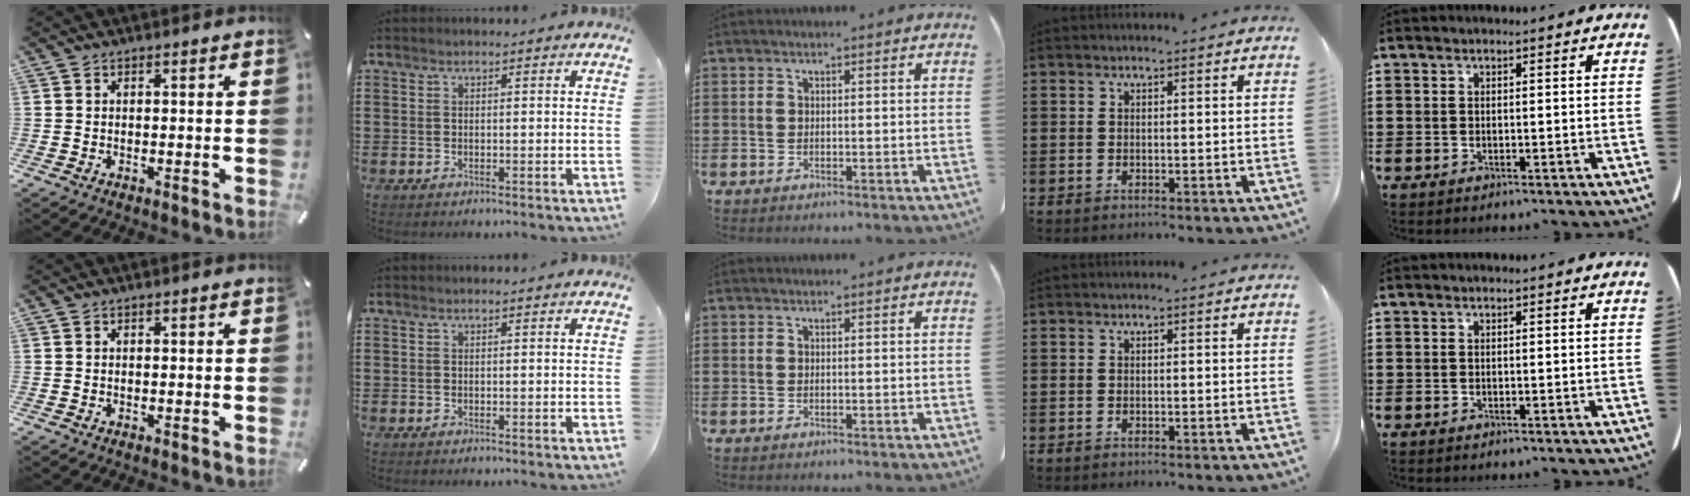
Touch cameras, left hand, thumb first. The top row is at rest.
{}